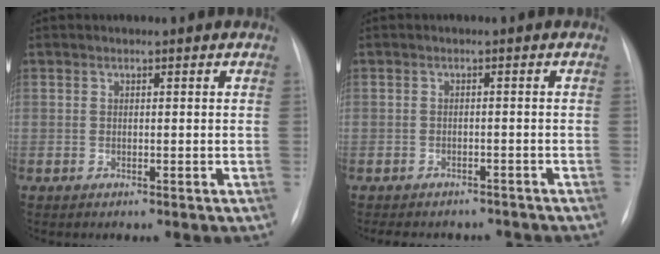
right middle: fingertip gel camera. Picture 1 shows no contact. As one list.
[{"total": 8.3, "force": [-7.1, 3.8, 2.0], "torque": [-0.028, 0.006, -0.083]}]